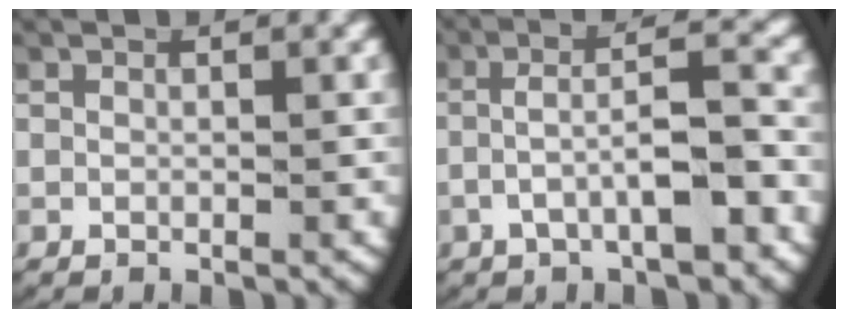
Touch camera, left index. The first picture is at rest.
{"total": 4.6, "force": [-1.2, 1.5, 4.1], "torque": [-0.079, 0.004, -0.018]}